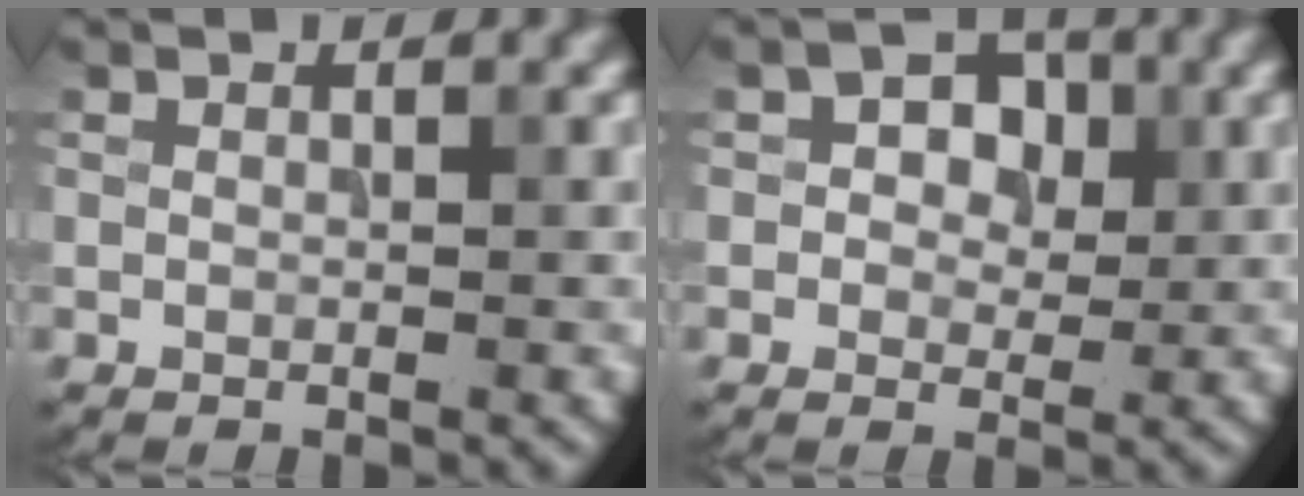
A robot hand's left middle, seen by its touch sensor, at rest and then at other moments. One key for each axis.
{"total": 3.5, "fx": 0.7, "fy": 2.5, "fz": 2.2, "tx": -0.030, "ty": 0.003, "tz": 0.001}